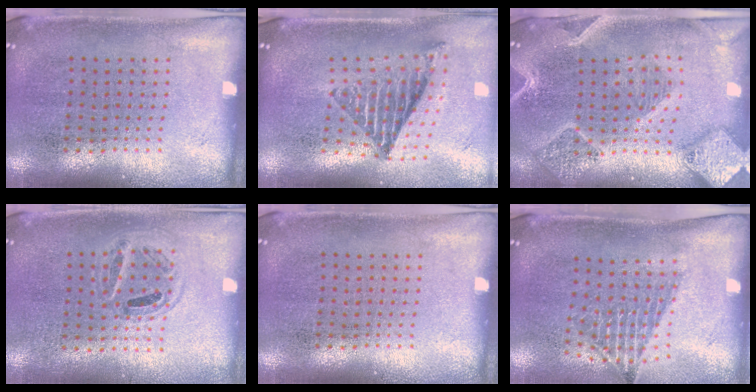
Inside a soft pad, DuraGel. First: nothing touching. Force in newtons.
{"total": 1.6, "press": 1.3, "slide": 1.0}
{"total": 2.9, "press": 2.6, "slide": 1.4}
{"total": 0.9, "press": 0.9, "slide": 0.3}
{"total": 0.0}
{"total": 1.5, "press": 1.1, "slide": 1.0}